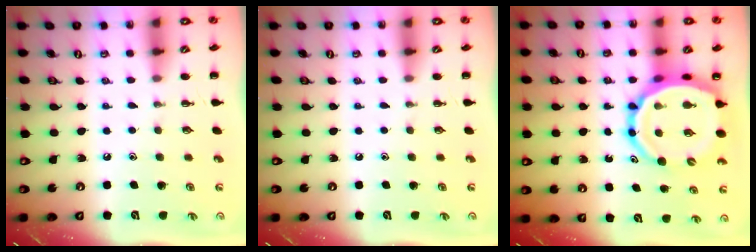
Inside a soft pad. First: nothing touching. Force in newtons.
{"total": 0.0}
{"total": 16.8, "press": 16.2, "slide": 4.3}